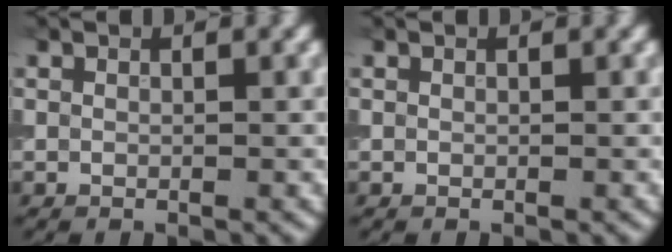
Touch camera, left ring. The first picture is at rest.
{"total": 0.0}